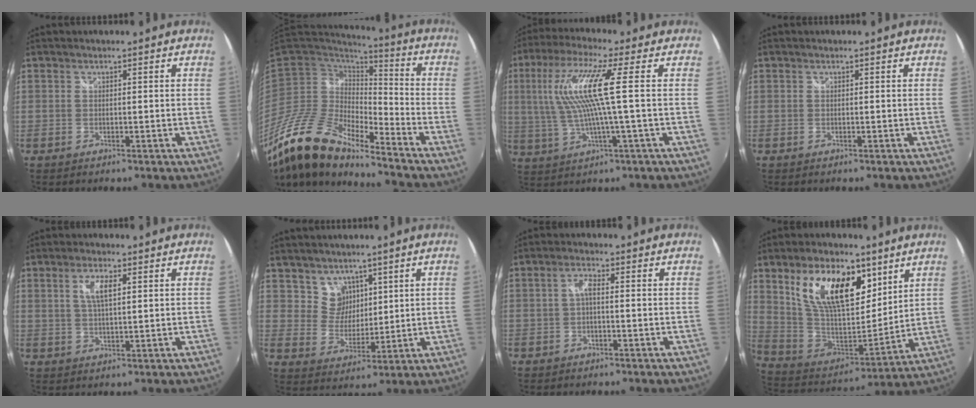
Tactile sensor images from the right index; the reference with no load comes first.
{"total": 17.3, "force": [-13.8, 4.3, 9.6], "torque": [-0.187, -0.025, -0.271]}
{"total": 11.7, "force": [1.4, -0.1, 11.6], "torque": [-0.225, 0.003, 0.032]}
{"total": 0.0}
{"total": 4.7, "force": [1.7, 1.4, 4.1], "torque": [-0.077, 0.002, 0.032]}
{"total": 6.1, "force": [3.8, 4.7, 0.7], "torque": [-0.002, 0.007, 0.075]}
{"total": 1.6, "force": [-0.1, 0.5, 1.5], "torque": [-0.031, 0.006, -0.005]}
{"total": 21.2, "force": [9.8, 10.9, 15.3], "torque": [-0.294, 0.013, 0.190]}